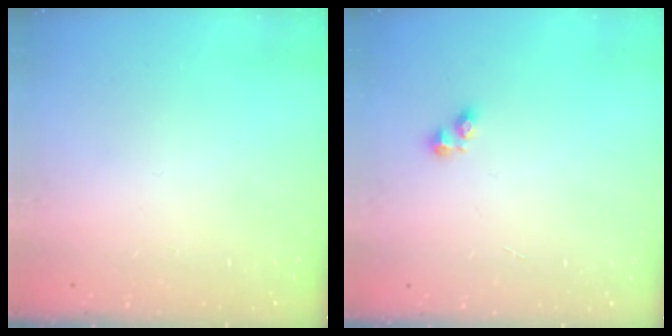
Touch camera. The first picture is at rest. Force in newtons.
{"total": 2.6, "press": 2.6, "slide": 0.4}